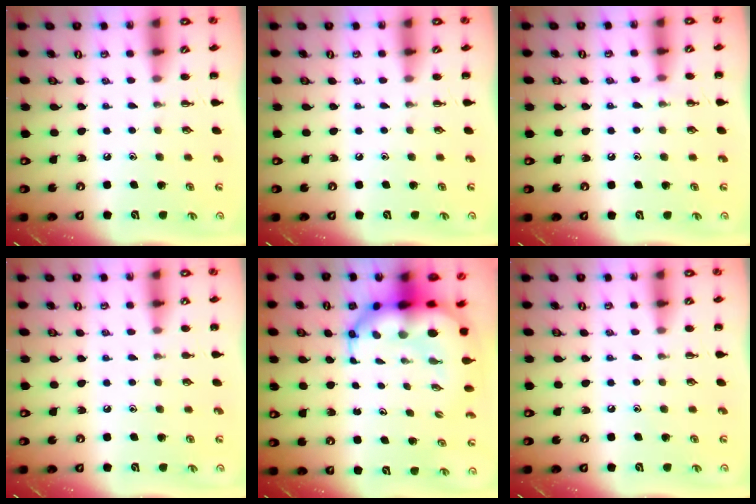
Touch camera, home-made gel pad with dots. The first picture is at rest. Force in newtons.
{"total": 0.0}
{"total": 5.9, "press": 5.5, "slide": 1.9}
{"total": 4.3, "press": 4.0, "slide": 1.6}
{"total": 11.3, "press": 10.9, "slide": 3.2}
{"total": 4.7, "press": 4.5, "slide": 1.6}